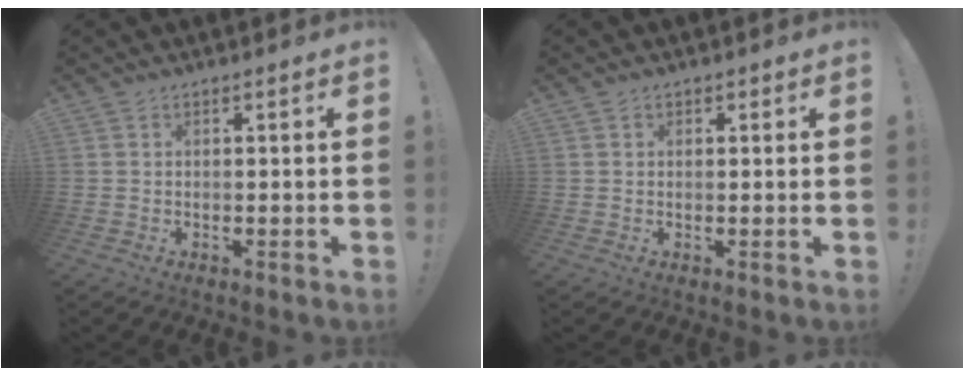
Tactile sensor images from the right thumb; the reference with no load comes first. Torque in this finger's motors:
{"motor_torque": [0.20, -0.32, -0.23, 0.20, -0.03]}